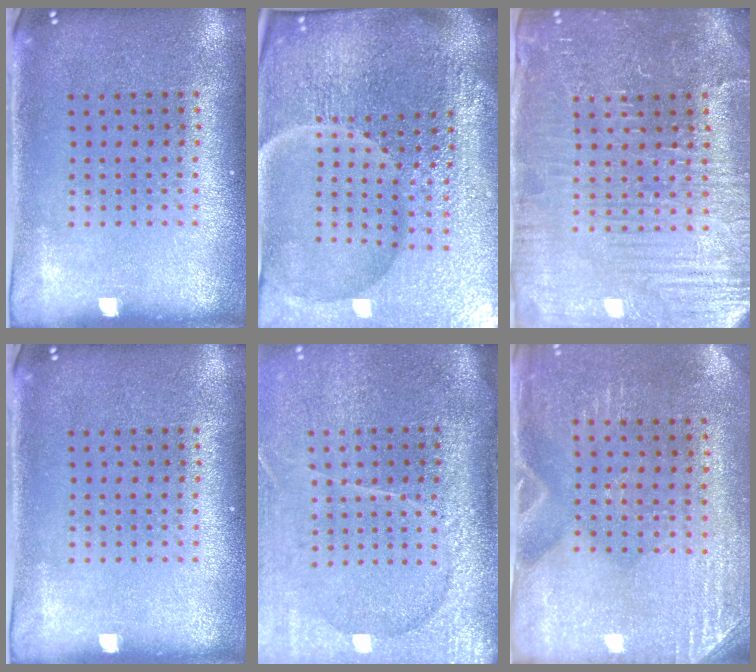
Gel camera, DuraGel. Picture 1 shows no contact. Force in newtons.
{"total": 7.1, "press": 6.3, "slide": 3.3}
{"total": 4.3, "press": 4.1, "slide": 1.4}
{"total": 0.0}
{"total": 4.2, "press": 3.4, "slide": 2.4}
{"total": 2.9, "press": 2.6, "slide": 1.2}